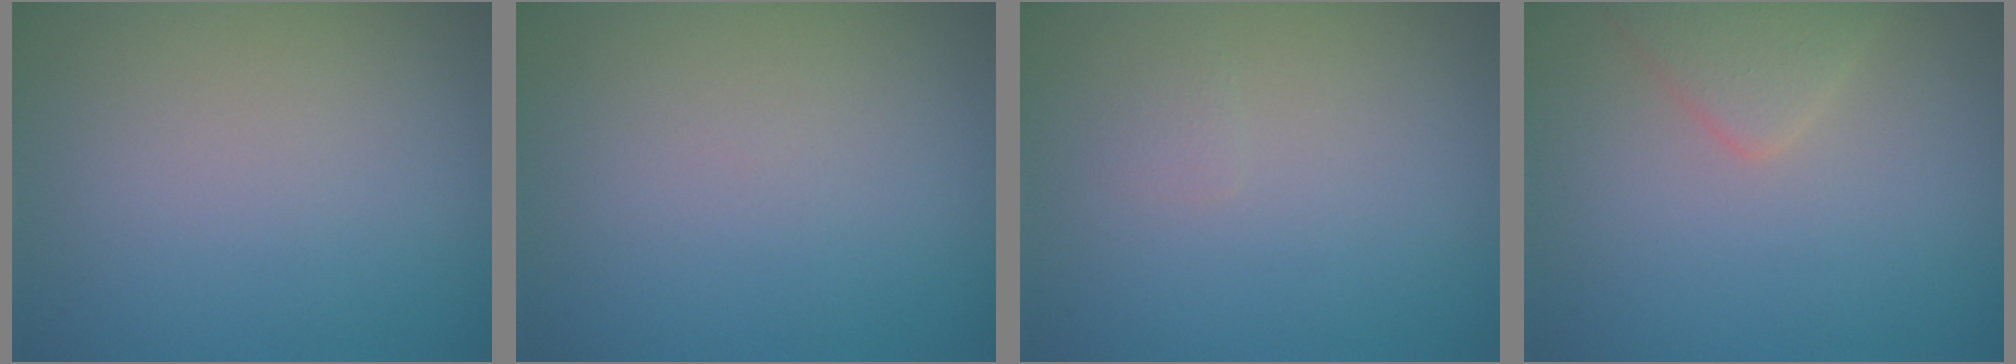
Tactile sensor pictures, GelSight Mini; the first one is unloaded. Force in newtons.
{"total": 0.0}
{"total": 0.5, "press": 0.5, "slide": 0.1}
{"total": 2.2, "press": 2.2, "slide": 0.1}